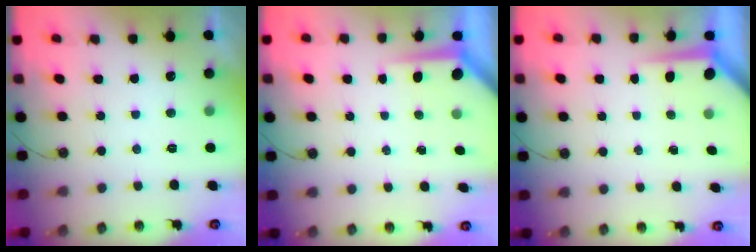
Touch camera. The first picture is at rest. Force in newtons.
{"total": 4.0, "press": 4.0, "slide": 0.3}
{"total": 4.0, "press": 4.0, "slide": 0.3}